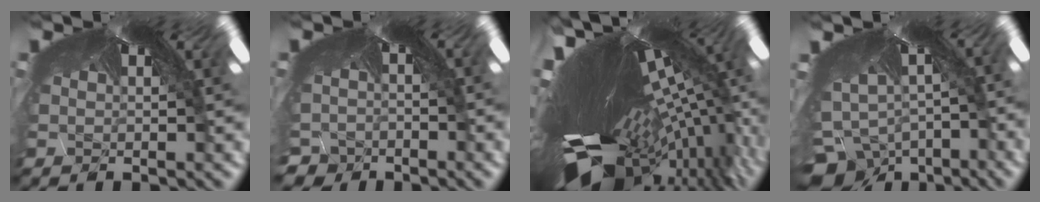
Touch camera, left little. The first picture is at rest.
{"total": 4.0, "force": [-3.6, 1.6, -0.3], "torque": [-0.018, -0.045, -0.031]}
{"total": 11.2, "force": [-11.0, -0.4, 2.1], "torque": [-0.065, -0.120, -0.148]}
{"total": 10.3, "force": [-10.0, 2.4, -0.6], "torque": [-0.009, -0.099, -0.130]}